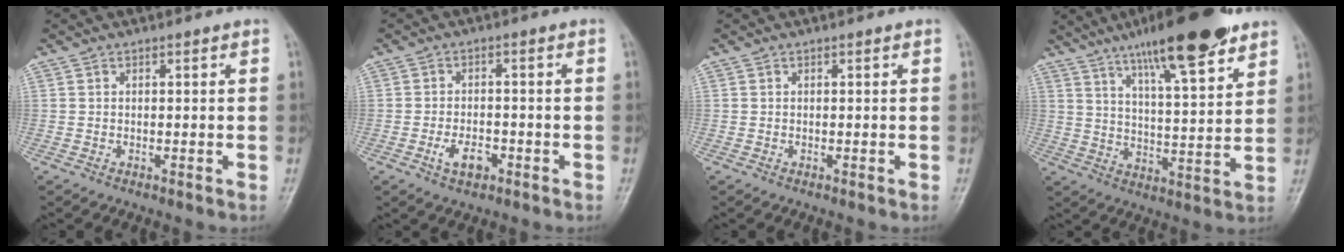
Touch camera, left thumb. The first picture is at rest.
{"total": 4.3, "force": [-2.0, 2.4, 3.0], "torque": [-0.049, 0.011, -0.033]}
{"total": 0.0}
{"total": 17.8, "force": [11.9, 3.7, 12.7], "torque": [-0.177, -0.050, 0.191]}